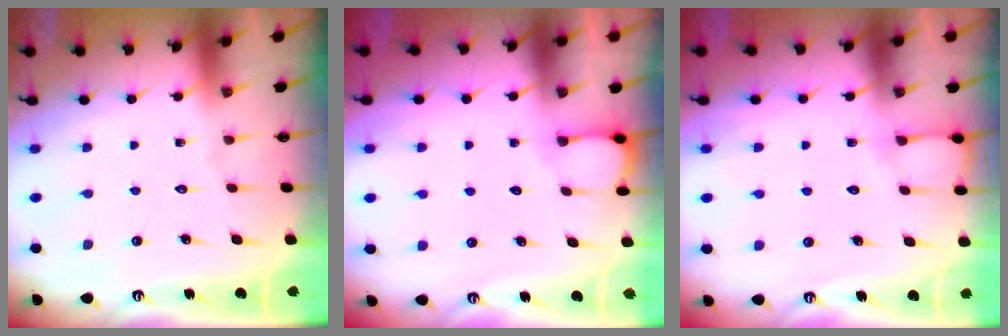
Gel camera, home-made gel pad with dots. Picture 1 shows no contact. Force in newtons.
{"total": 2.7, "press": 2.7, "slide": 0.3}
{"total": 3.1, "press": 3.1, "slide": 0.4}